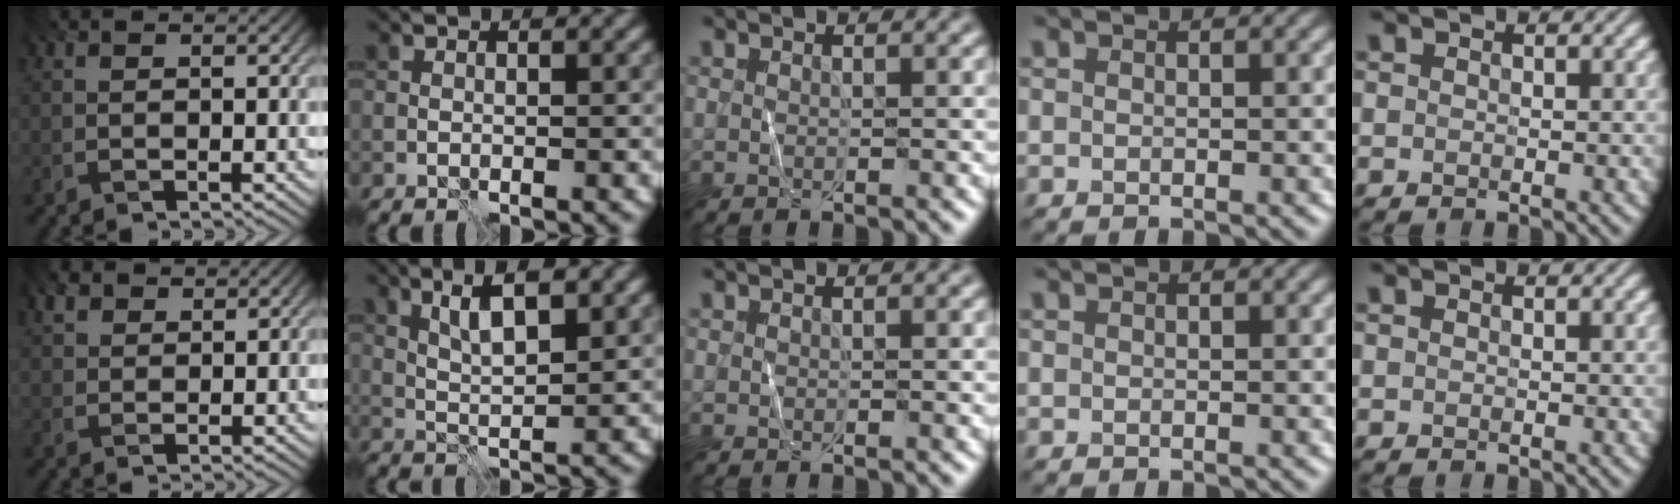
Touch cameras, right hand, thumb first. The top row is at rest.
{"thumb": {"total": 2.6, "force": [1.9, 1.4, 0.9], "torque": [-0.026, 0.003, 0.038]}, "index": {"total": 4.2, "force": [2.1, 1.0, 3.5], "torque": [-0.072, 0.001, 0.042]}}